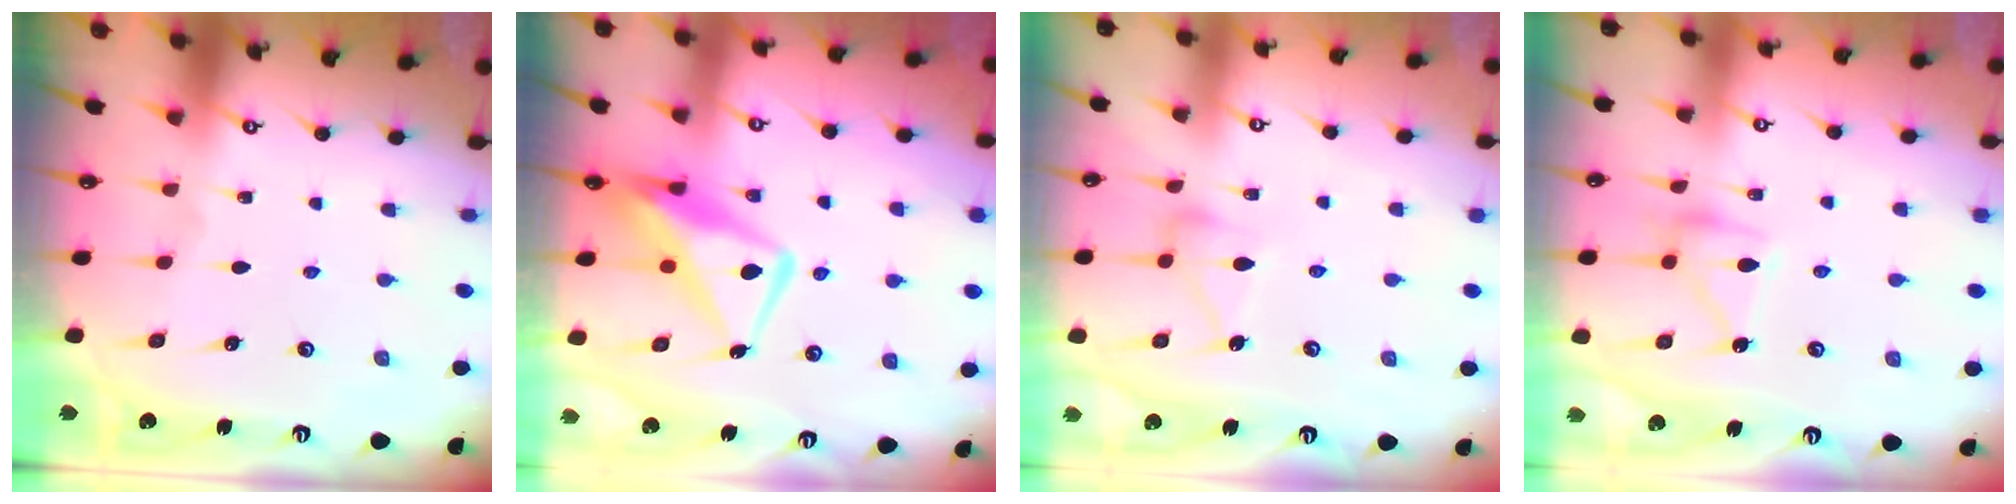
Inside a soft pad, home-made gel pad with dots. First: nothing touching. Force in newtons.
{"total": 11.9, "press": 11.9, "slide": 1.1}
{"total": 9.1, "press": 9.1, "slide": 0.5}
{"total": 13.0, "press": 12.9, "slide": 0.7}